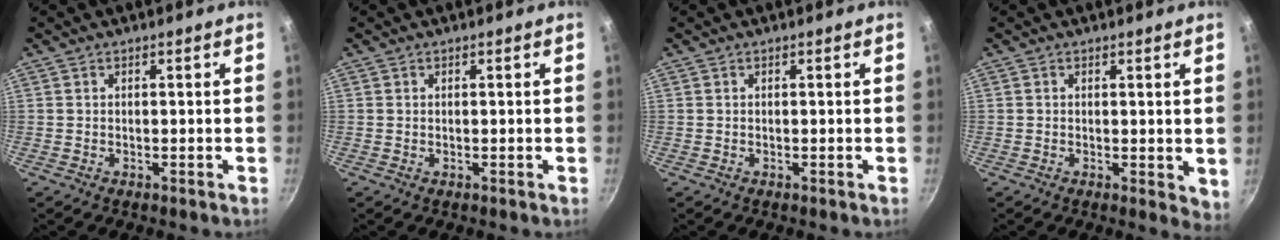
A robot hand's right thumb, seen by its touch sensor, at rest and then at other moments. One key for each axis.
{"total": 0.0}
{"total": 0.0}
{"total": 3.4, "fx": 0.5, "fy": 1.8, "fz": 2.9, "tx": -0.033, "ty": -0.006, "tz": 0.008}